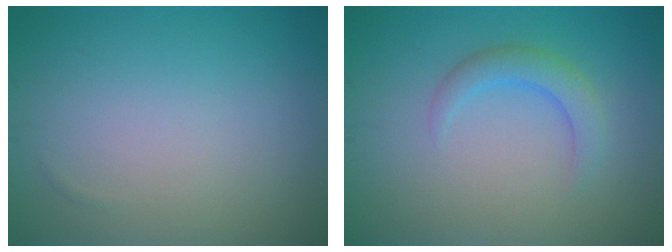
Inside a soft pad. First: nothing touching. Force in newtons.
{"total": 2.4, "press": 2.4, "slide": 0.1}